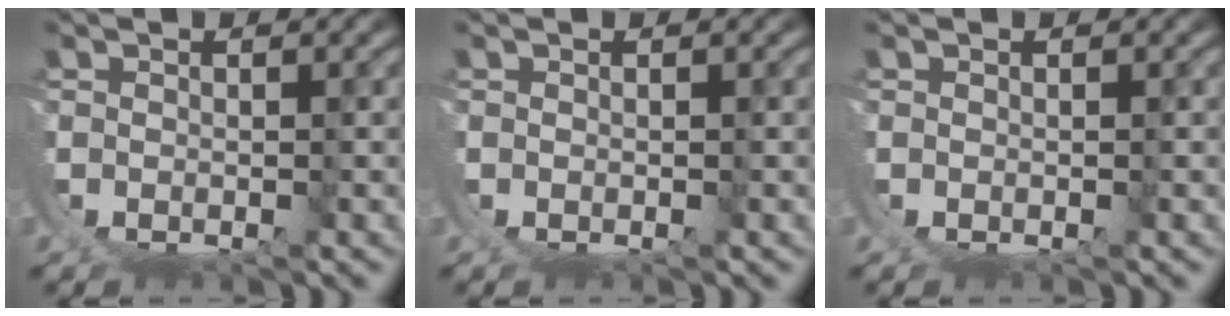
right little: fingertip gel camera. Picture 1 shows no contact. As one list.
[{"total": 0.0}, {"total": 0.0}]